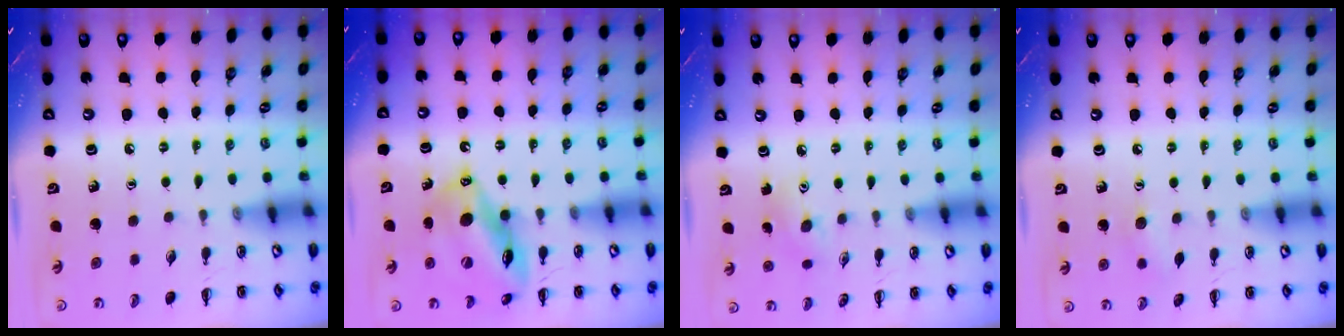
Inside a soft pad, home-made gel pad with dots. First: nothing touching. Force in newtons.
{"total": 15.5, "press": 14.9, "slide": 4.2}
{"total": 4.9, "press": 4.8, "slide": 1.0}
{"total": 5.7, "press": 5.5, "slide": 1.5}